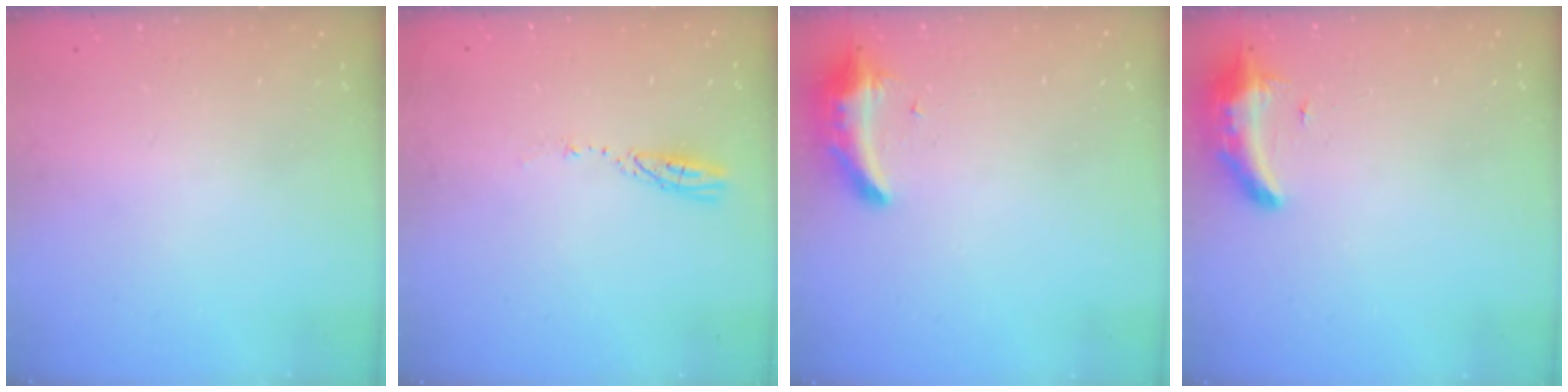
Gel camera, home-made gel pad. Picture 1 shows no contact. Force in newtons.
{"total": 3.5, "press": 3.5, "slide": 0.1}
{"total": 8.6, "press": 8.6, "slide": 0.3}
{"total": 8.2, "press": 8.1, "slide": 1.6}